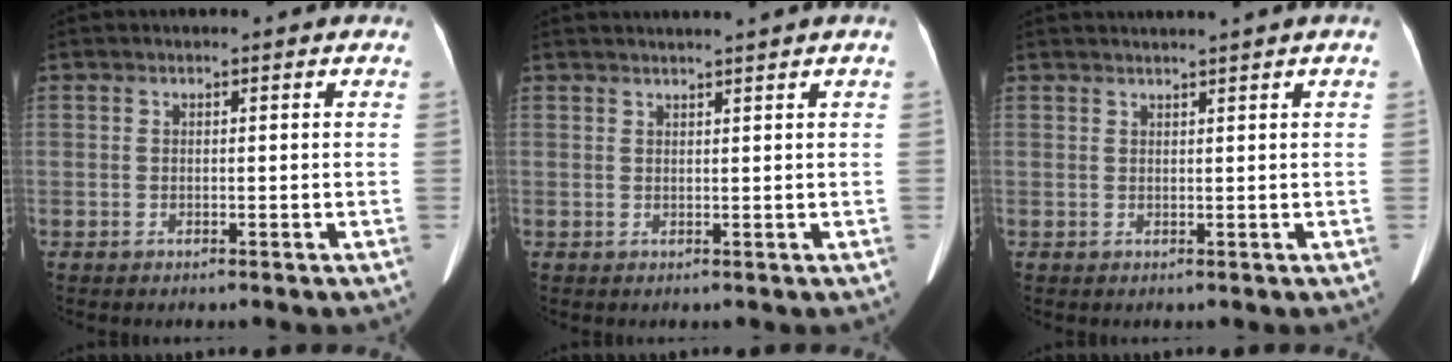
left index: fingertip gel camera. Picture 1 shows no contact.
{"total": 3.0, "force": [2.5, -1.1, 1.3], "torque": [-0.012, 0.013, 0.039]}
{"total": 2.5, "force": [2.0, -0.9, 1.1], "torque": [-0.011, 0.011, 0.036]}